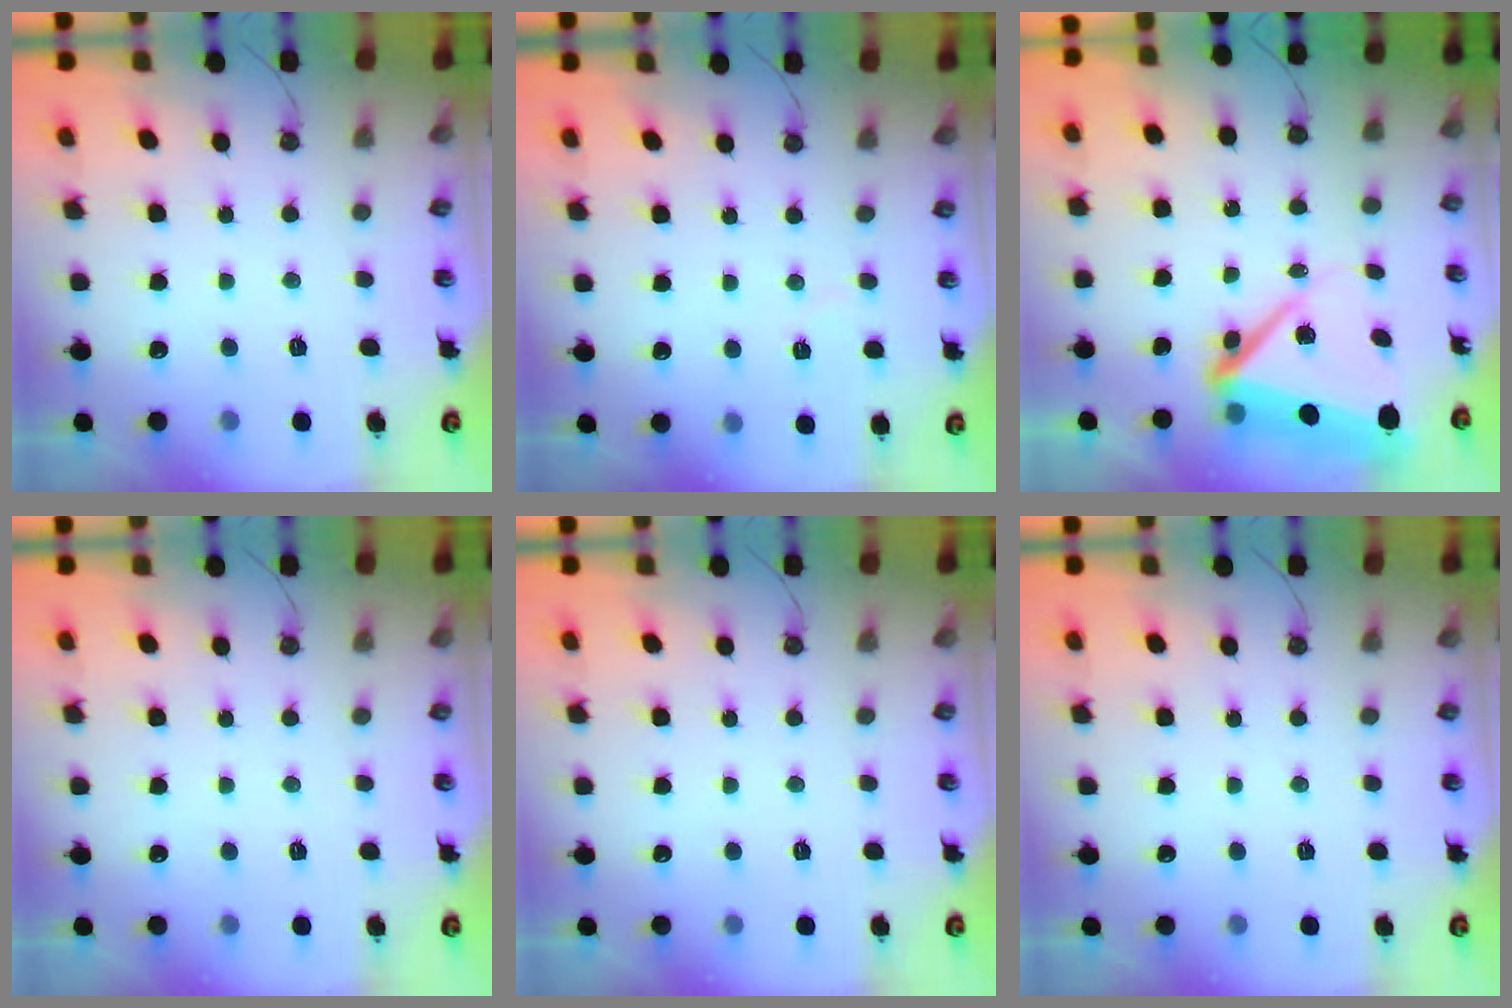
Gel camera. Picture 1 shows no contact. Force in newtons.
{"total": 3.7, "press": 3.1, "slide": 2.1}
{"total": 9.5, "press": 9.4, "slide": 1.8}
{"total": 0.0}
{"total": 0.0}
{"total": 0.0}